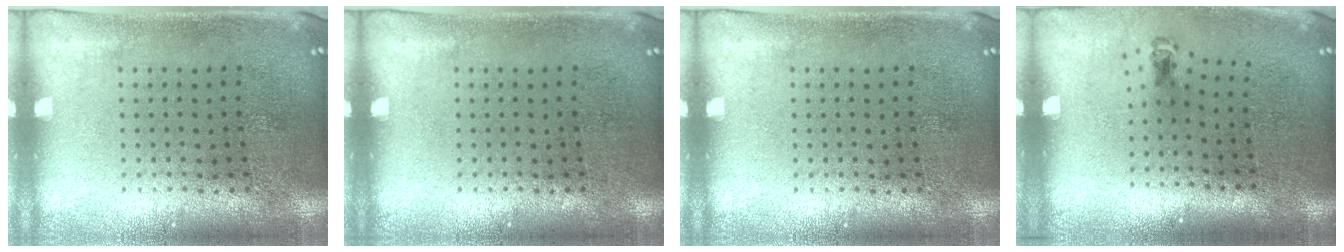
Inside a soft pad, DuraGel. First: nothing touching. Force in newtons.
{"total": 0.0}
{"total": 0.0}
{"total": 0.7, "press": 0.3, "slide": 0.6}